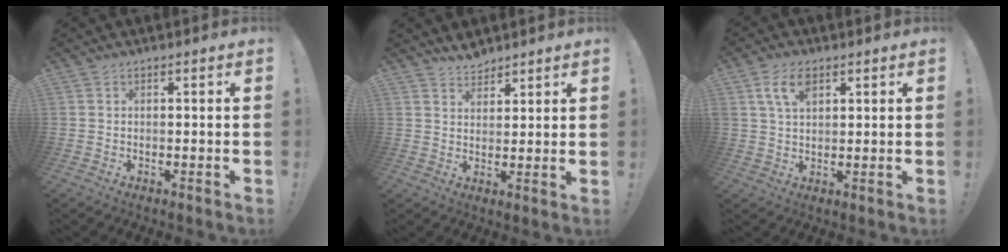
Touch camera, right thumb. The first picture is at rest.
{"total": 4.4, "force": [4.1, 1.4, 0.5], "torque": [-0.004, -0.028, 0.076]}
{"total": 6.9, "force": [3.1, 3.8, 4.9], "torque": [-0.087, 0.001, 0.058]}